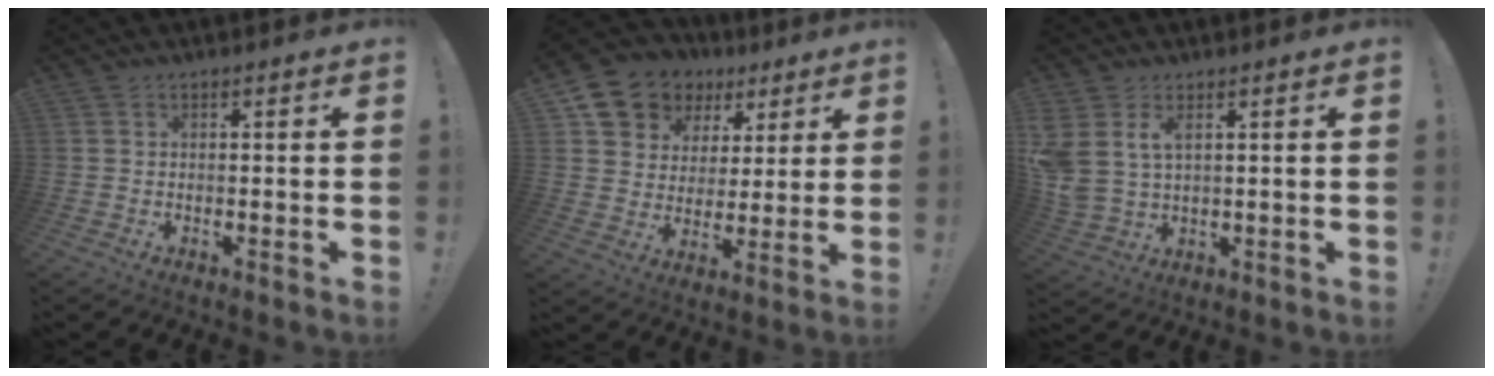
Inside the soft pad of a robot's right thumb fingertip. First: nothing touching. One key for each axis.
{"total": 12.0, "fx": 7.5, "fy": 8.9, "fz": 3.2, "tx": -0.056, "ty": -0.053, "tz": 0.149}
{"total": 7.0, "fx": 3.4, "fy": 4.1, "fz": 4.6, "tx": -0.102, "ty": -0.019, "tz": 0.062}